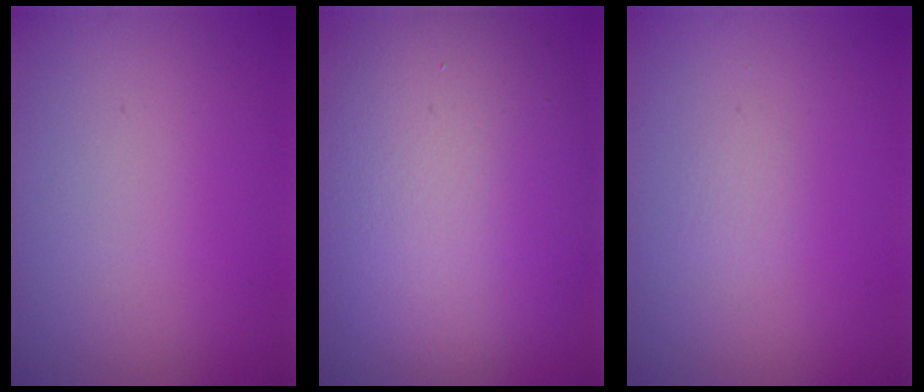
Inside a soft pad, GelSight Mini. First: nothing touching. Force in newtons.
{"total": 13.7, "press": 13.6, "slide": 1.4}
{"total": 0.5, "press": 0.5, "slide": 0.0}